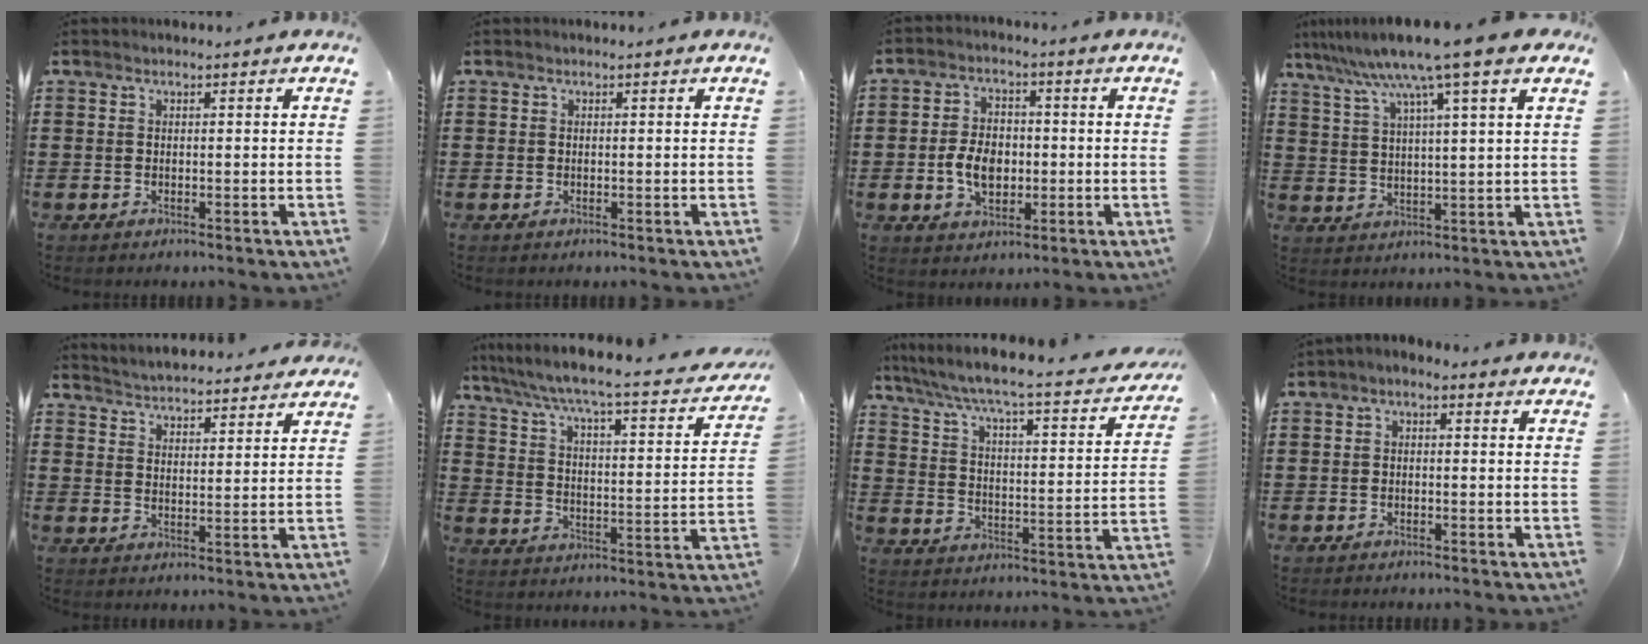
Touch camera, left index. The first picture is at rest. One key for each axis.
{"total": 0.0}
{"total": 6.4, "fx": -0.9, "fy": 4.2, "fz": 4.7, "tx": -0.095, "ty": 0.002, "tz": -0.022}
{"total": 9.9, "fx": 7.2, "fy": -0.4, "fz": 6.8, "tx": -0.154, "ty": -0.029, "tz": 0.119}
{"total": 4.1, "fx": 4.1, "fy": 0.0, "fz": 0.0, "tx": -0.018, "ty": -0.023, "tz": 0.073}
{"total": 4.9, "fx": 4.1, "fy": -0.2, "fz": 2.7, "tx": -0.074, "ty": -0.043, "tz": 0.058}
{"total": 4.7, "fx": 3.8, "fy": -0.3, "fz": 2.7, "tx": -0.074, "ty": -0.042, "tz": 0.052}
{"total": 1.2, "fx": -1.1, "fy": 0.4, "fz": 0.5, "tx": -0.011, "ty": 0.002, "tz": -0.022}